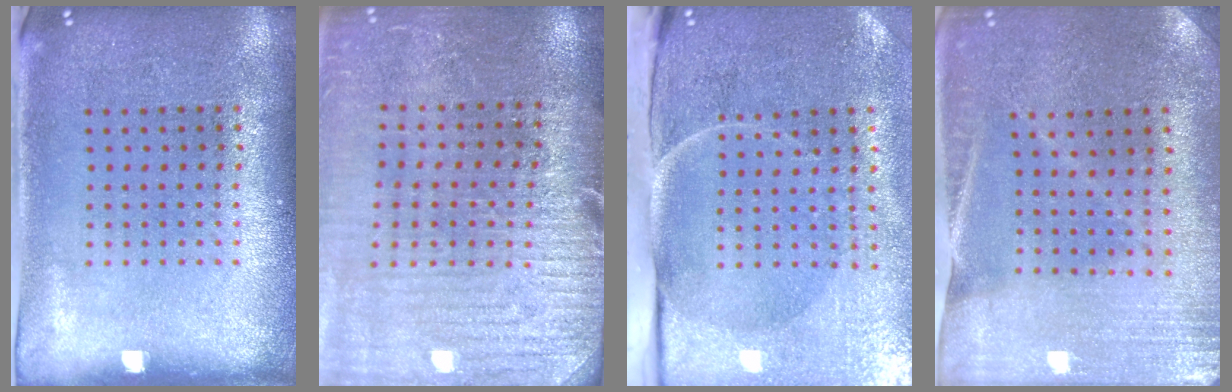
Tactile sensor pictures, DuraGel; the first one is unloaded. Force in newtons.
{"total": 2.9, "press": 2.9, "slide": 0.6}
{"total": 4.9, "press": 3.9, "slide": 3.0}
{"total": 0.5, "press": 0.5, "slide": 0.0}